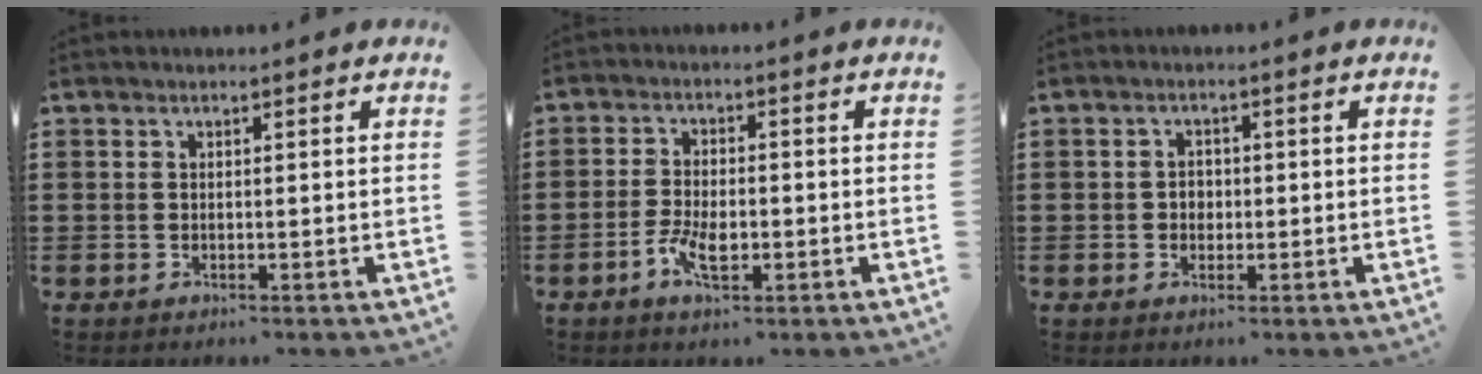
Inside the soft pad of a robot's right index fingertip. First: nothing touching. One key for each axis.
{"total": 4.7, "fx": -1.8, "fy": 2.1, "fz": 3.8, "tx": -0.084, "ty": -0.002, "tz": -0.036}
{"total": 1.7, "fx": -0.2, "fy": 1.5, "fz": 0.8, "tx": -0.019, "ty": 0.006, "tz": -0.007}